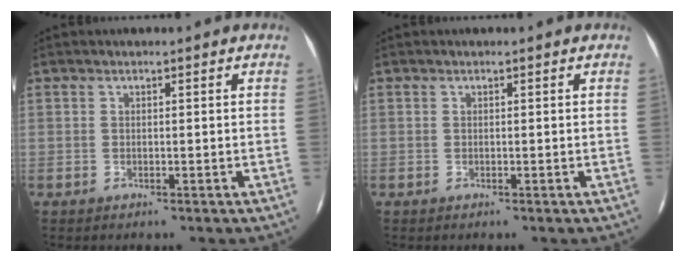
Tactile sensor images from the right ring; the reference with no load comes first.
{"total": 0.0}